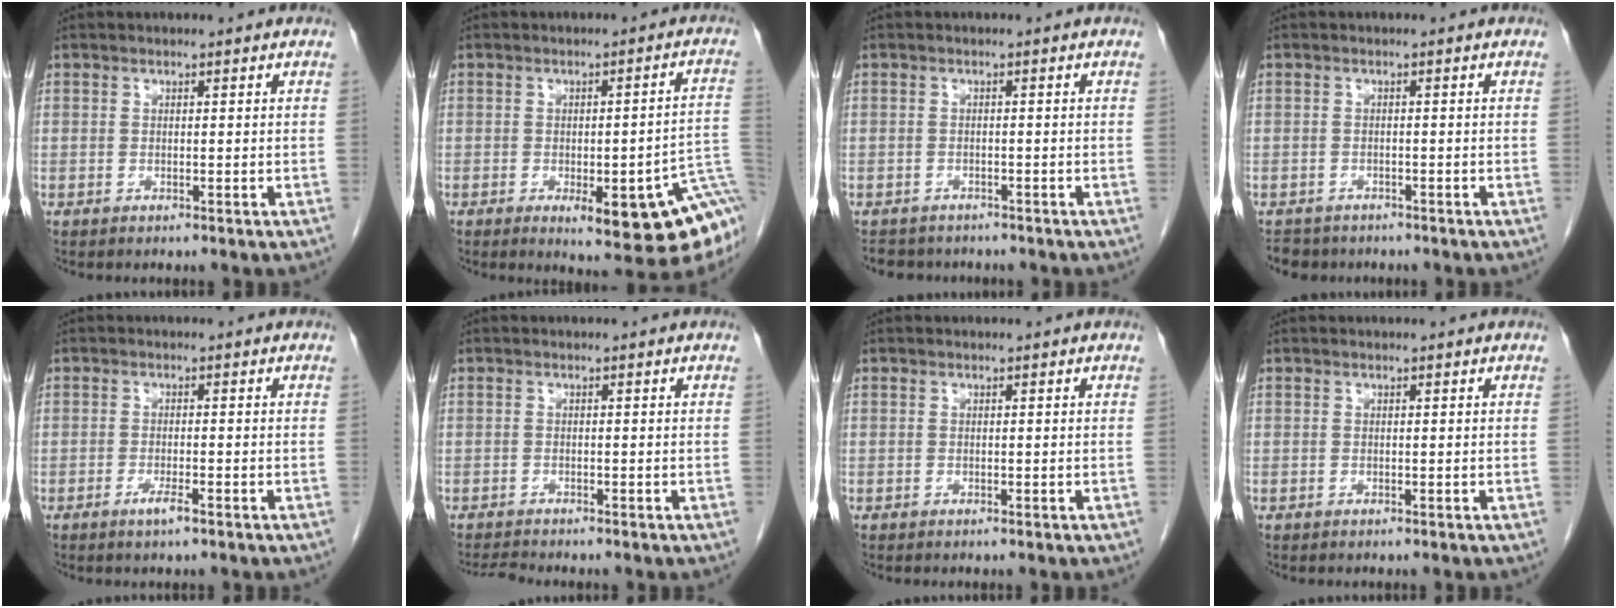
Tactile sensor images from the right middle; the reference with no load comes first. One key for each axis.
{"total": 15.3, "fx": -5.9, "fy": 3.0, "fz": 13.8, "tx": -0.095, "ty": 0.011, "tz": -0.062}
{"total": 5.0, "fx": -4.4, "fy": 2.2, "fz": 0.9, "tx": -0.017, "ty": -0.003, "tz": -0.058}
{"total": 3.8, "fx": -3.2, "fy": 1.8, "fz": 0.4, "tx": -0.013, "ty": -0.003, "tz": -0.047}
{"total": 2.2, "fx": -1.3, "fy": 0.1, "fz": 1.7, "tx": -0.033, "ty": -0.002, "tz": -0.023}
{"total": 1.6, "fx": -1.6, "fy": -0.5, "fz": 0.1, "tx": -0.014, "ty": -0.014, "tz": -0.028}
{"total": 0.0}
{"total": 0.0}